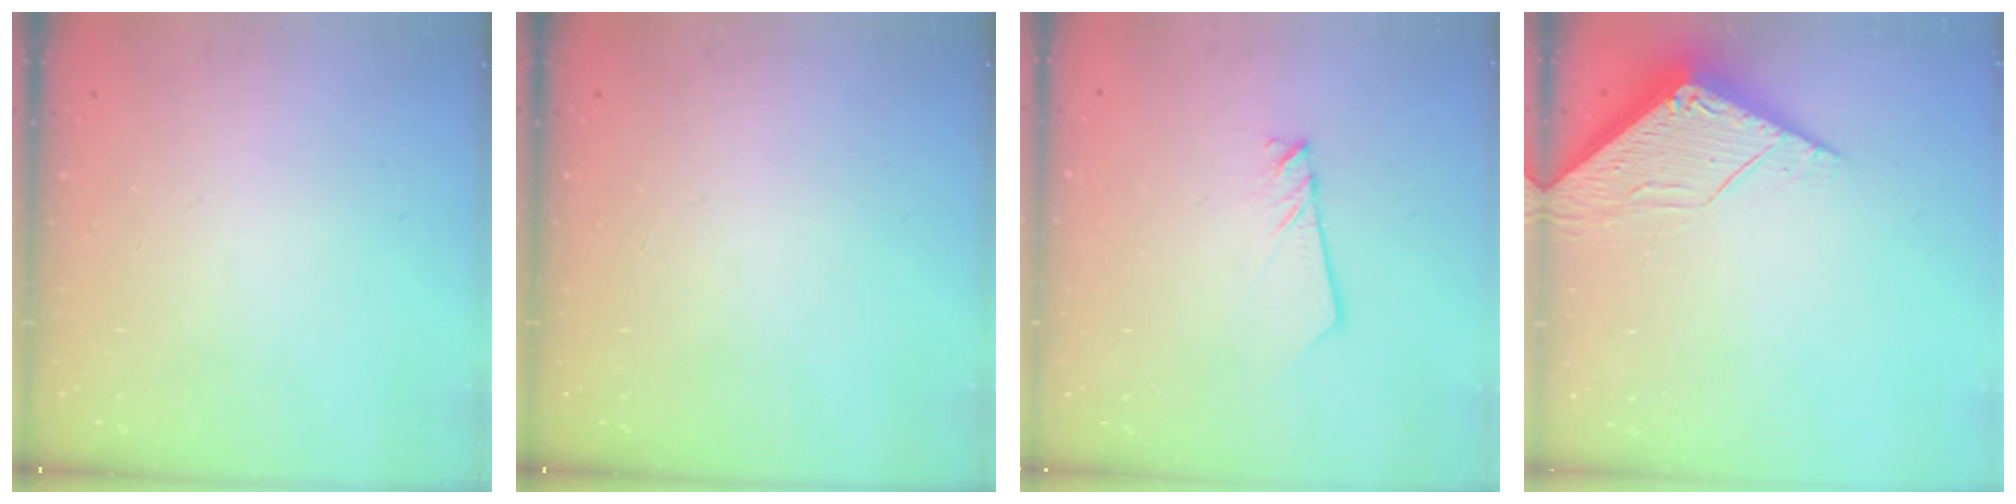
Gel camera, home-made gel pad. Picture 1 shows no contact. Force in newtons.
{"total": 0.0}
{"total": 1.9, "press": 1.9, "slide": 0.2}
{"total": 5.6, "press": 5.6, "slide": 0.3}